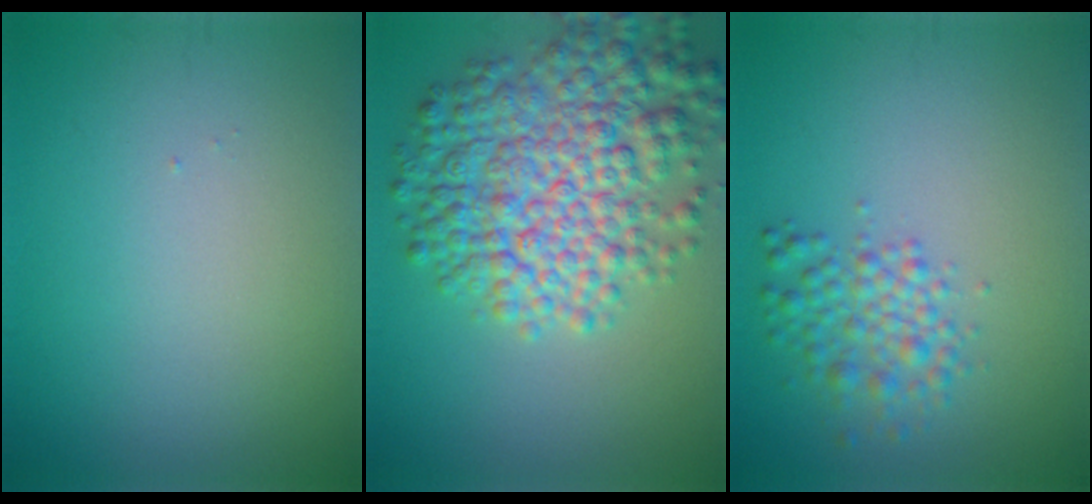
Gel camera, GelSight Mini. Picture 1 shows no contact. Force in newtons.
{"total": 9.0, "press": 9.0, "slide": 0.3}
{"total": 2.9, "press": 2.9, "slide": 0.0}